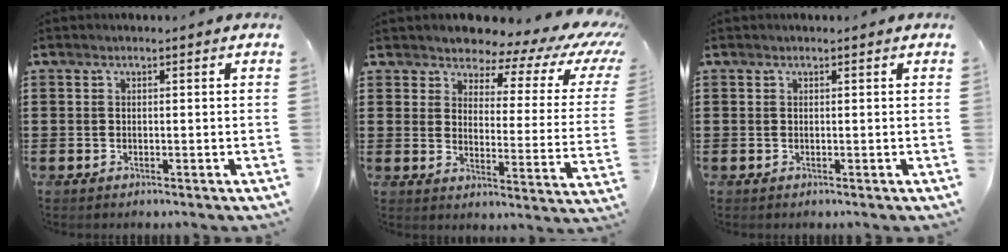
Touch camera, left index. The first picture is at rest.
{"total": 5.7, "force": [4.7, 2.1, 2.5], "torque": [-0.059, -0.038, 0.076]}
{"total": 0.0}